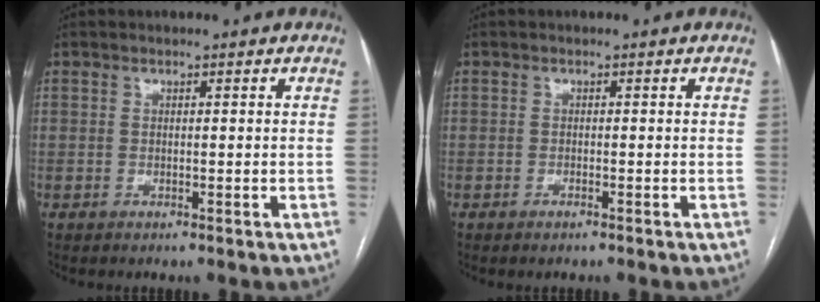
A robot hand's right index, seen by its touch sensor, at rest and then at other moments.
{"total": 0.7, "force": [-0.6, 0.1, 0.4], "torque": [-0.010, -0.001, -0.007]}